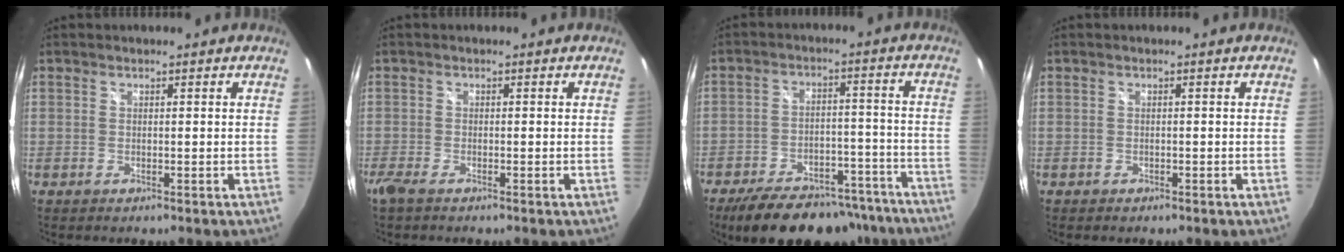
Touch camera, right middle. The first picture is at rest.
{"total": 2.3, "force": [-1.7, 0.4, 1.4], "torque": [-0.034, -0.008, -0.036]}
{"total": 19.5, "force": [-16.1, 7.9, 7.8], "torque": [-0.149, 0.022, -0.209]}
{"total": 0.8, "force": [-0.6, 0.5, 0.1], "torque": [-0.006, -0.002, -0.009]}